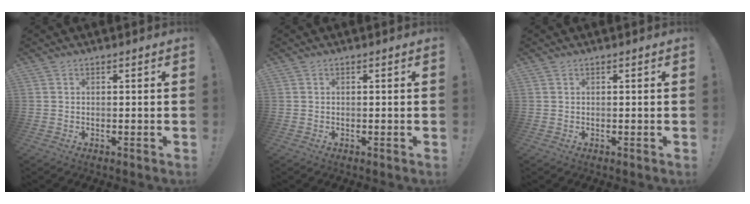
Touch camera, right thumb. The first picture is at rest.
{"total": 0.0}
{"total": 0.0}